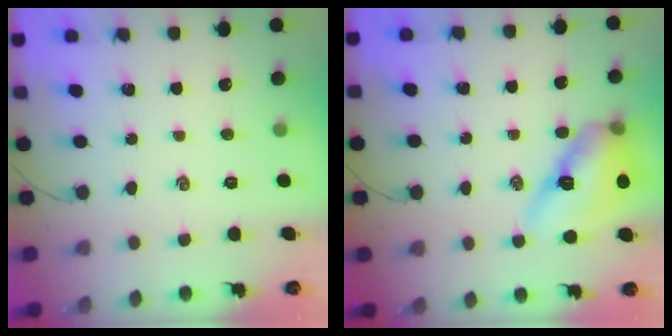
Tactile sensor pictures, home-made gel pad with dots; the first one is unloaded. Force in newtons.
{"total": 12.5, "press": 11.9, "slide": 3.7}